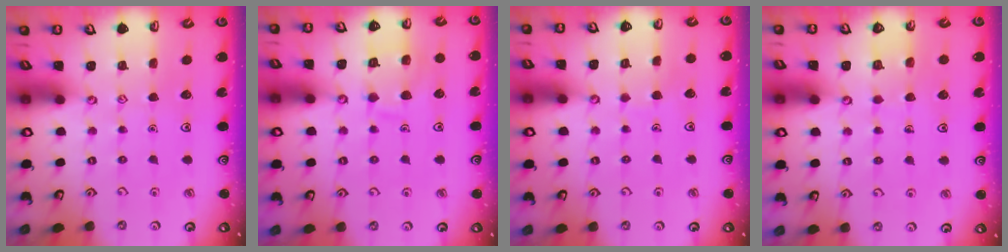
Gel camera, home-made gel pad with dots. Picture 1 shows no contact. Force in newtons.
{"total": 9.7, "press": 9.7, "slide": 0.9}
{"total": 2.4, "press": 2.4, "slide": 0.2}
{"total": 4.8, "press": 4.8, "slide": 0.3}